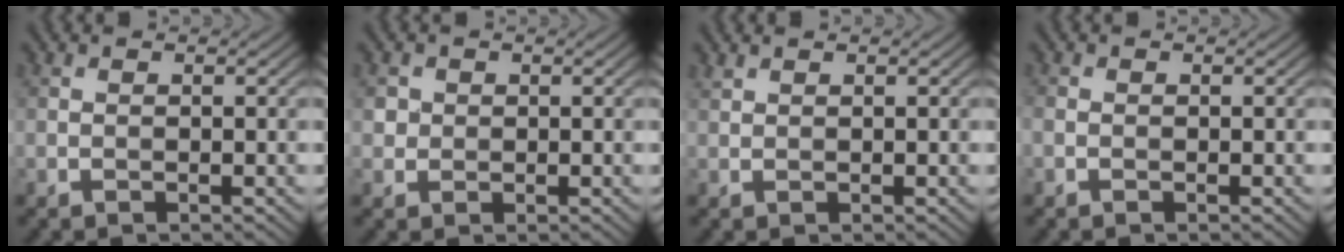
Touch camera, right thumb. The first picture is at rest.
{"total": 1.7, "force": [0.3, 1.6, 0.3], "torque": [-0.005, -0.003, 0.005]}
{"total": 0.7, "force": [0.7, 0.1, 0.1], "torque": [-0.008, 0.003, 0.018]}
{"total": 0.8, "force": [-0.5, 0.5, 0.4], "torque": [-0.012, -0.002, -0.011]}